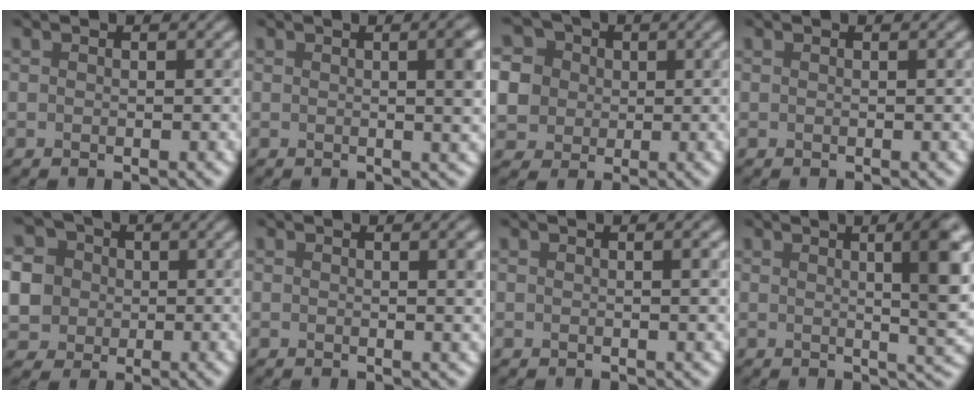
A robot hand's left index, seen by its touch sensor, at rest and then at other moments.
{"total": 3.9, "force": [0.4, 1.1, 3.7], "torque": [-0.038, 0.007, 0.003]}
{"total": 8.0, "force": [0.8, 7.5, 2.7], "torque": [-0.080, 0.026, 0.002]}
{"total": 0.0}
{"total": 8.5, "force": [-0.1, 8.1, 2.7], "torque": [-0.086, 0.016, -0.017]}
{"total": 1.7, "force": [0.3, 0.4, 1.7], "torque": [-0.019, 0.001, 0.003]}
{"total": 1.7, "force": [0.3, 0.3, 1.6], "torque": [-0.019, 0.002, 0.005]}
{"total": 8.6, "force": [1.5, 2.4, 8.1], "torque": [-0.076, 0.013, 0.017]}